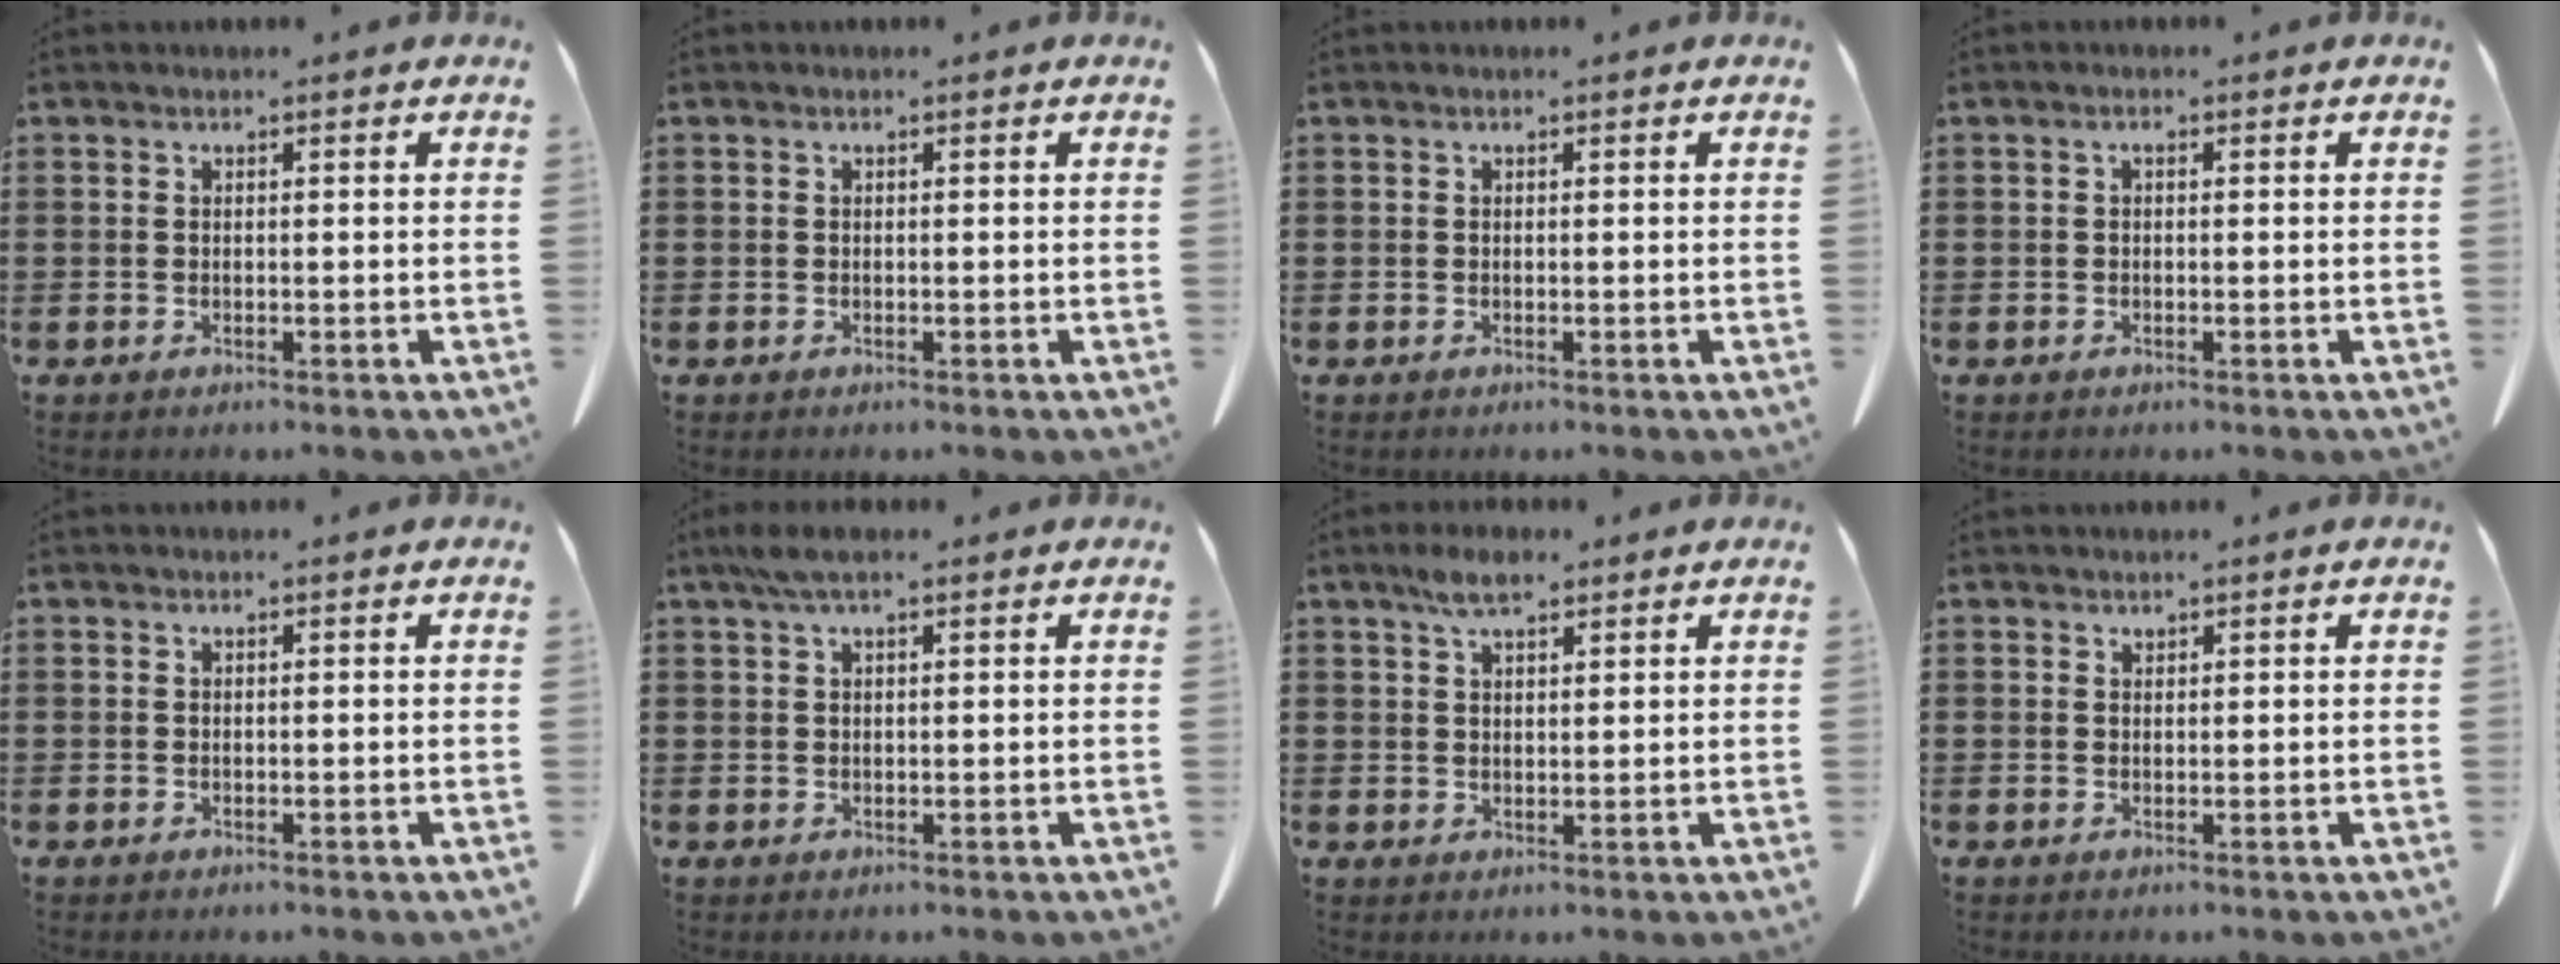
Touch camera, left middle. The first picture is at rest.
{"total": 0.0}
{"total": 0.0}
{"total": 0.7, "force": [-0.1, 0.1, 0.6], "torque": [-0.014, -0.005, 0.000]}
{"total": 0.0}
{"total": 2.8, "force": [1.5, 0.9, 2.2], "torque": [-0.048, 0.003, 0.029]}
{"total": 4.0, "force": [2.8, 1.4, 2.5], "torque": [-0.055, 0.003, 0.053]}
{"total": 0.7, "force": [0.7, 0.0, 0.0], "torque": [-0.002, -0.004, 0.017]}